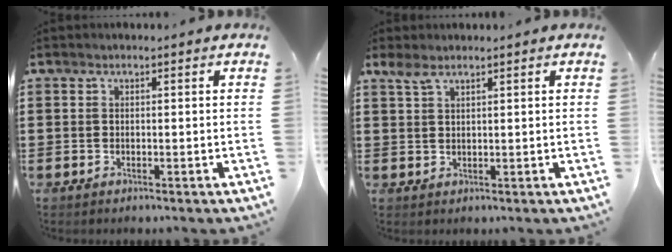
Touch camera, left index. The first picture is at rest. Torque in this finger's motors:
{"motor_torque": [0.10, -0.24, -0.10, 0.00]}